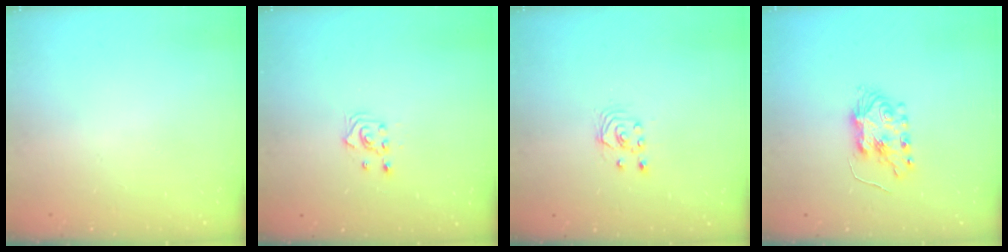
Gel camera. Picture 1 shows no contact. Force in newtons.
{"total": 2.3, "press": 2.3, "slide": 0.3}
{"total": 1.7, "press": 1.7, "slide": 0.2}
{"total": 8.7, "press": 8.6, "slide": 0.9}